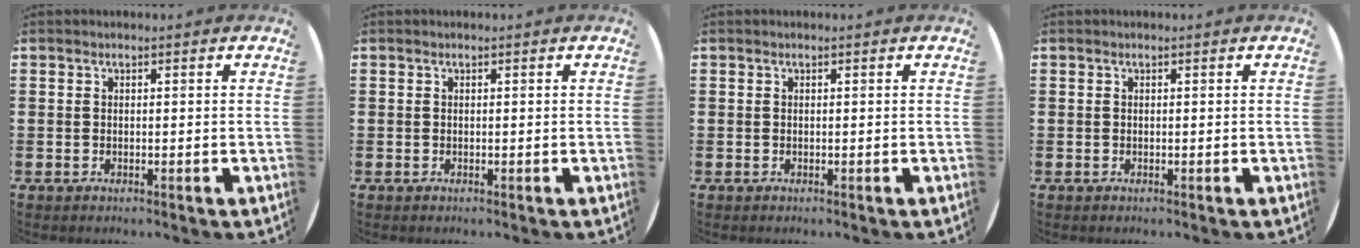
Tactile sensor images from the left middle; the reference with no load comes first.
{"total": 0.0}
{"total": 0.0}
{"total": 0.0}